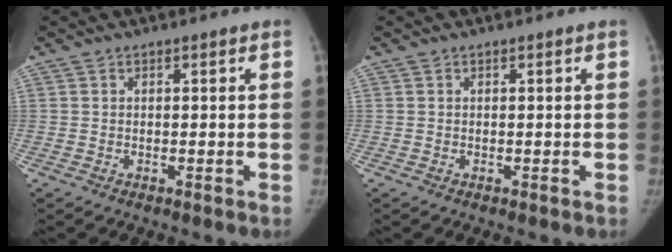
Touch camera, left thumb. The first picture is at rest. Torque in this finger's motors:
{"motor_torque": [0.25, -0.07, 0.21, 0.12, 0.08]}